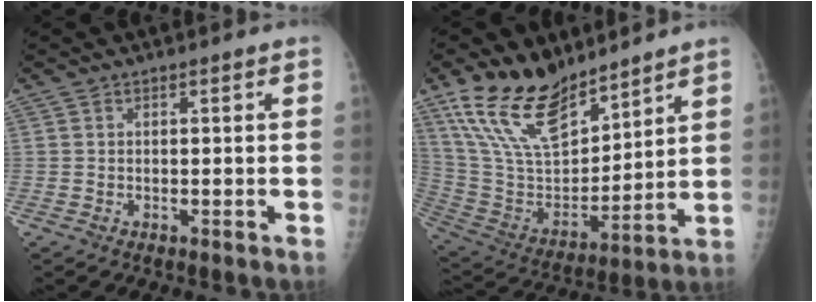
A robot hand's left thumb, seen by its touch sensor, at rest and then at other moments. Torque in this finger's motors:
{"motor_torque": [1.38, 1.32, 1.07, -1.70, 0.51]}